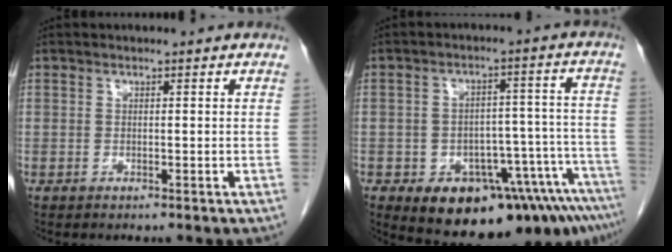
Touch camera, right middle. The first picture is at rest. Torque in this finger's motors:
{"motor_torque": [1.10, -1.04, 0.22, 0.09]}